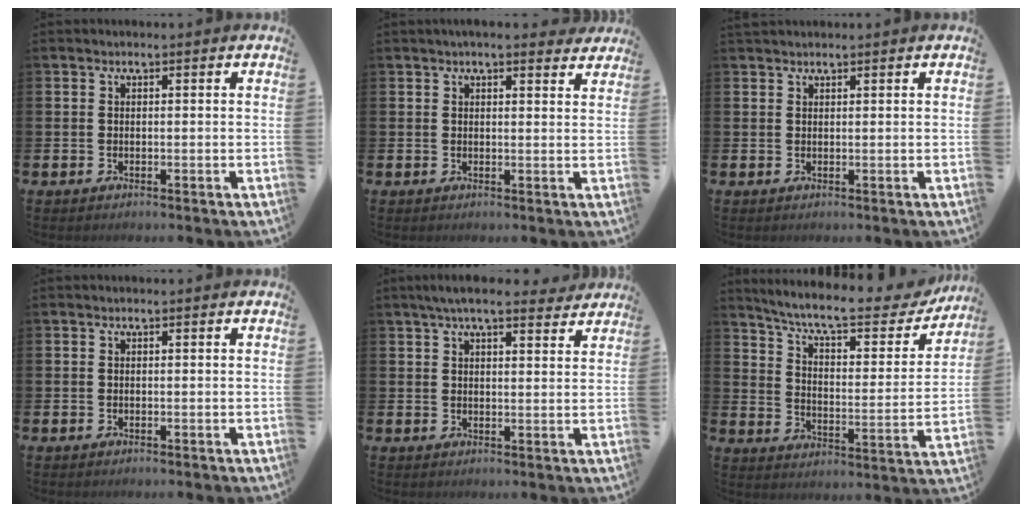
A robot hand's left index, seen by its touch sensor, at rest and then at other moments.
{"total": 2.7, "force": [2.7, 0.3, 0.6], "torque": [-0.009, -0.011, 0.046]}
{"total": 1.1, "force": [1.1, 0.3, 0.1], "torque": [0.006, 0.000, 0.018]}
{"total": 0.0}
{"total": 5.5, "force": [4.9, 1.0, 2.4], "torque": [-0.046, -0.015, 0.085]}
{"total": 9.2, "force": [8.0, 1.9, 4.1], "torque": [-0.101, -0.054, 0.132]}